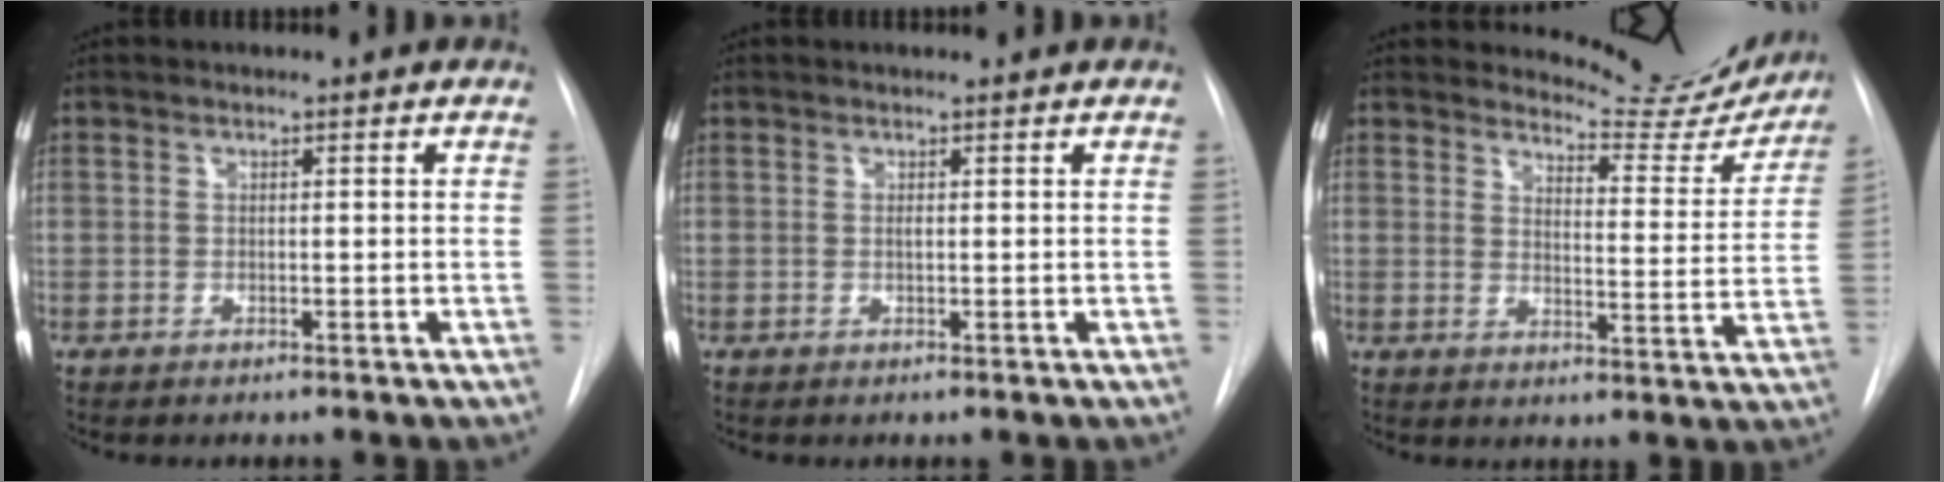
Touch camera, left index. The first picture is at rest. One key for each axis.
{"total": 0.6, "fx": 0.4, "fy": 0.1, "fz": 0.5, "tx": -0.013, "ty": 0.008, "tz": 0.008}
{"total": 11.7, "fx": 11.5, "fy": 2.0, "fz": 0.5, "tx": 0.003, "ty": -0.059, "tz": 0.127}